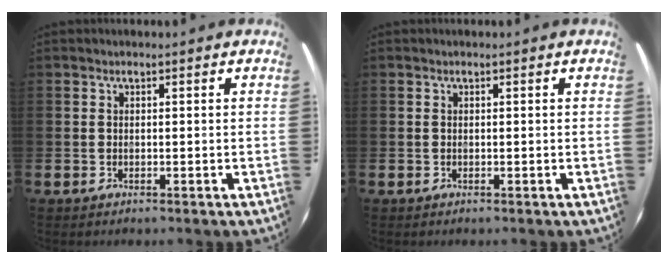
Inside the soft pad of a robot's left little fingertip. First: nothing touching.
{"total": 0.0}